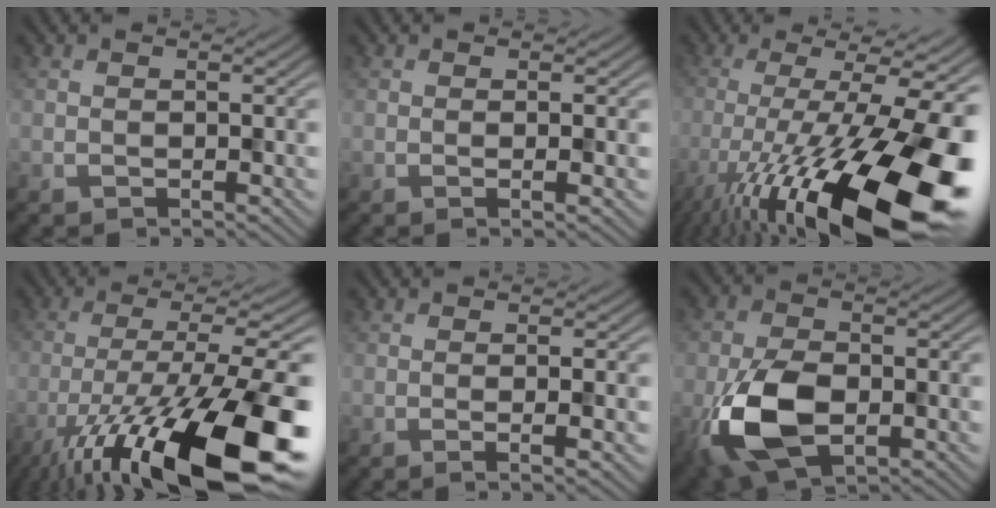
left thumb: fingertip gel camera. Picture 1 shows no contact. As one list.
[{"total": 1.1, "force": [0.1, 0.1, 1.1], "torque": [-0.022, 0.000, -0.004]}, {"total": 21.6, "force": [-9.1, 5.5, 18.8], "torque": [-0.298, -0.018, -0.153]}, {"total": 19.8, "force": [-10.7, 5.0, 16.0], "torque": [-0.269, -0.015, -0.185]}, {"total": 2.0, "force": [0.0, 0.3, 2.0], "torque": [-0.031, 0.002, -0.008]}, {"total": 11.6, "force": [-3.5, 6.8, 8.7], "torque": [-0.209, -0.029, -0.067]}]